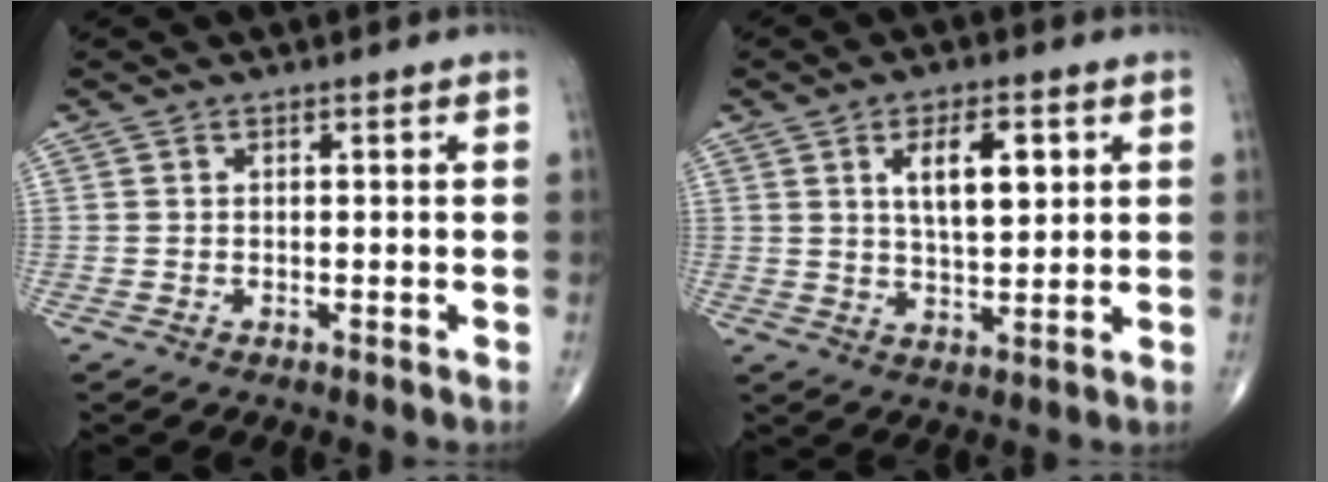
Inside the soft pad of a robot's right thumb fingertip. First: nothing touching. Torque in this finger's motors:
{"motor_torque": [0.63, 2.27, 1.29, 0.38, 0.05]}